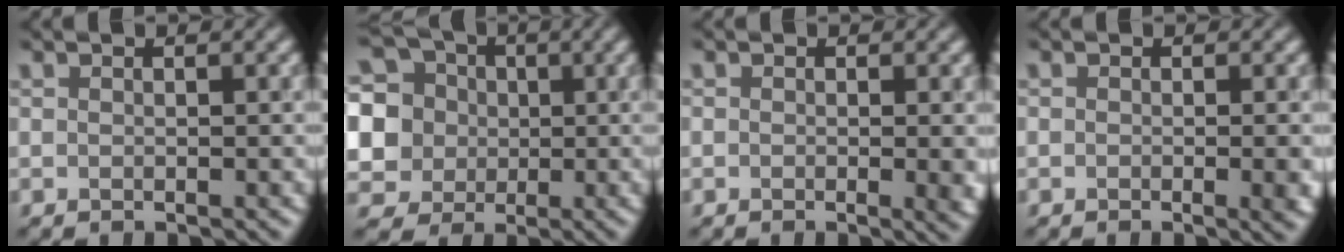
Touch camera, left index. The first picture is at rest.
{"total": 10.9, "force": [2.0, 9.9, 4.2], "torque": [-0.124, 0.031, 0.021]}
{"total": 2.1, "force": [-0.2, 0.7, 2.0], "torque": [-0.022, -0.007, -0.003]}
{"total": 2.8, "force": [-0.5, 1.0, 2.6], "torque": [-0.024, -0.007, -0.004]}